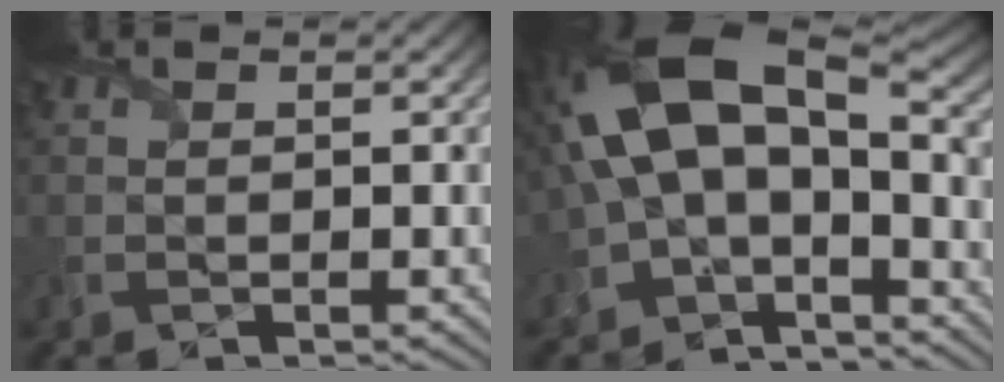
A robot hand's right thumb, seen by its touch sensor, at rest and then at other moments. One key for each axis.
{"total": 15.4, "fx": -0.5, "fy": 8.1, "fz": 13.0, "tx": -0.256, "ty": 0.009, "tz": -0.020}